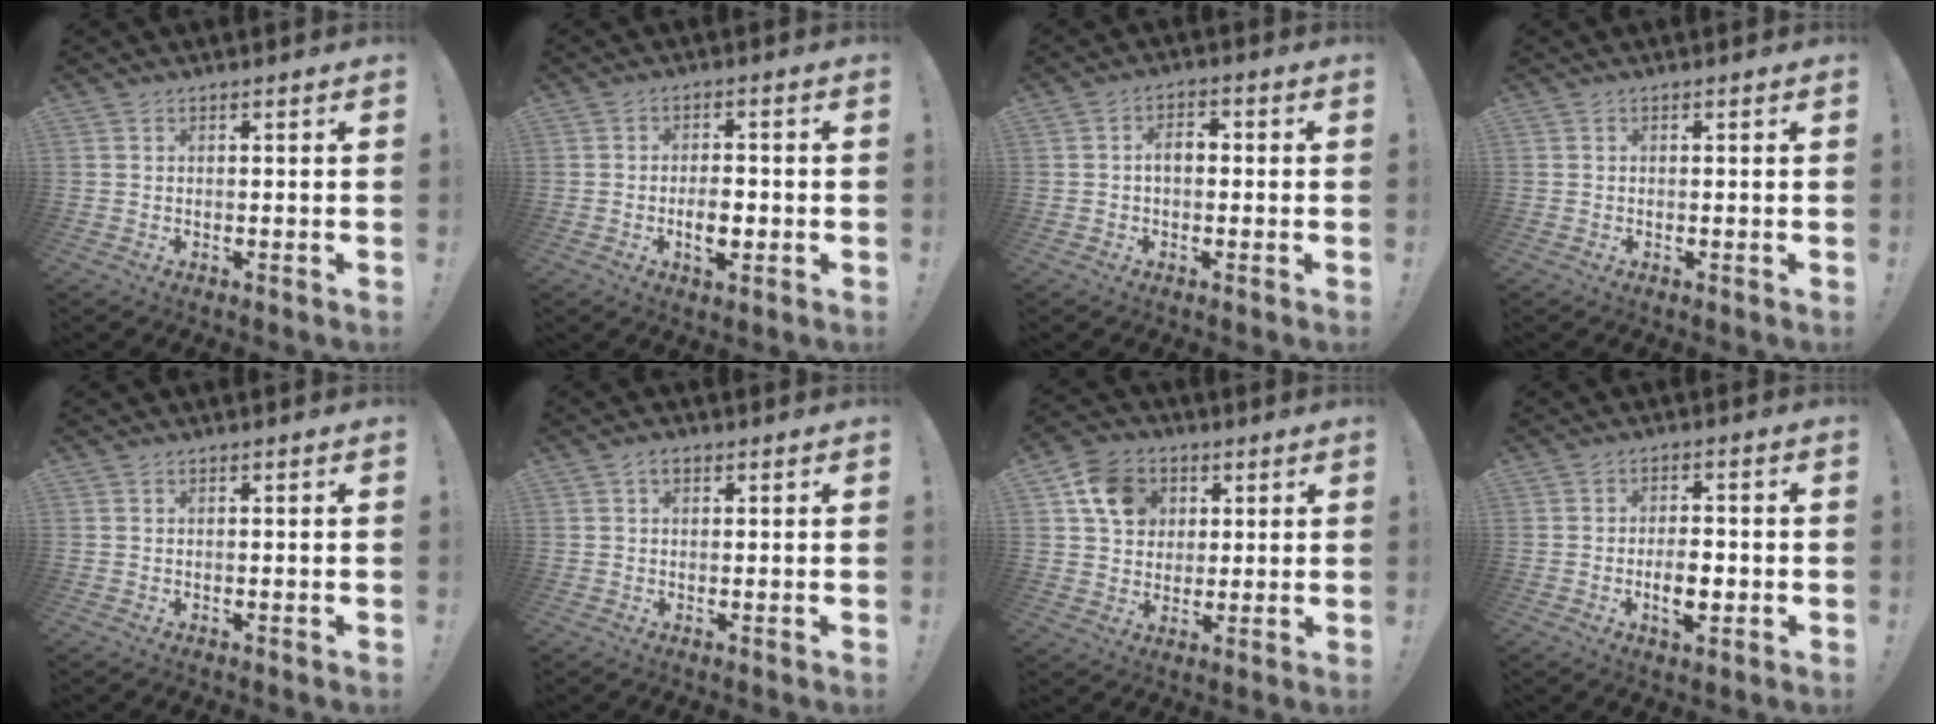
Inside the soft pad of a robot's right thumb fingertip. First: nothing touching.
{"total": 5.9, "force": [-1.7, 2.9, 4.8], "torque": [-0.077, -0.001, -0.033]}
{"total": 4.3, "force": [-0.3, 2.4, 3.6], "torque": [-0.053, 0.007, -0.012]}
{"total": 0.0}
{"total": 0.0}
{"total": 2.4, "force": [1.1, 1.4, 1.6], "torque": [-0.028, 0.003, 0.018]}
{"total": 11.9, "force": [4.4, 9.9, 5.1], "torque": [-0.075, -0.007, 0.090]}
{"total": 6.5, "force": [-1.9, 3.0, 5.5], "torque": [-0.088, 0.001, -0.036]}